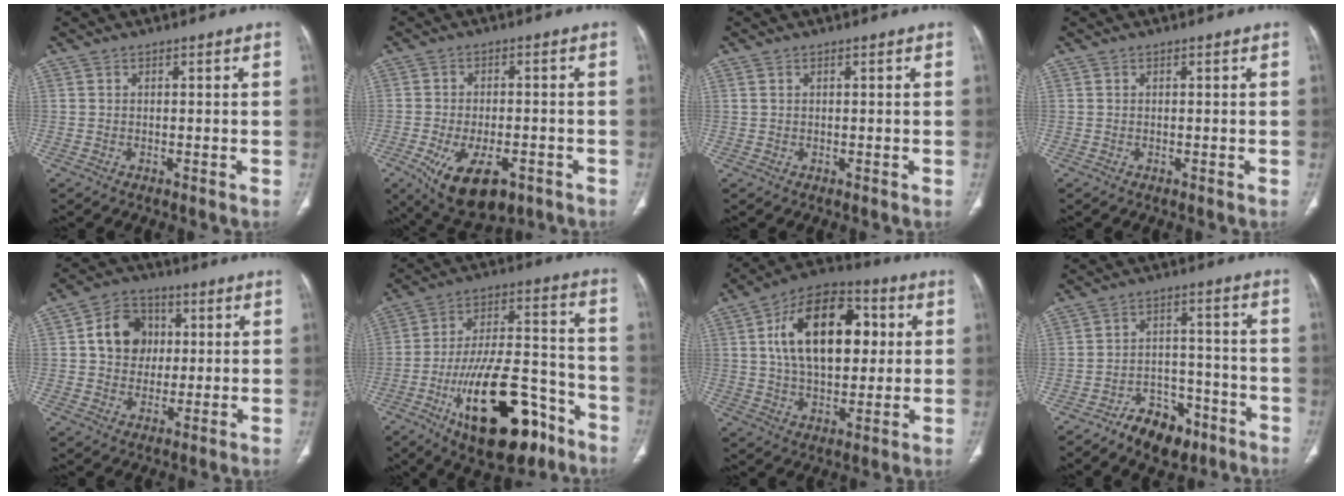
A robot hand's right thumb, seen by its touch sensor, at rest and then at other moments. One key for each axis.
{"total": 13.6, "fx": -6.5, "fy": 6.8, "fz": 9.8, "tx": -0.167, "ty": 0.010, "tz": -0.088}
{"total": 0.7, "fx": 0.3, "fy": 0.3, "fz": 0.5, "tx": -0.013, "ty": 0.011, "tz": 0.010}
{"total": 0.0}
{"total": 10.4, "fx": 1.8, "fy": 8.7, "fz": 5.4, "tx": -0.056, "ty": 0.006, "tz": 0.025}
{"total": 24.2, "fx": -12.1, "fy": 10.4, "fz": 18.2, "tx": -0.284, "ty": 0.068, "tz": -0.184}
{"total": 21.2, "fx": 4.6, "fy": 12.3, "fz": 16.6, "tx": -0.239, "ty": 0.011, "tz": 0.072}
{"total": 9.8, "fx": -6.3, "fy": 5.9, "fz": 4.7, "tx": -0.040, "ty": 0.051, "tz": -0.098}